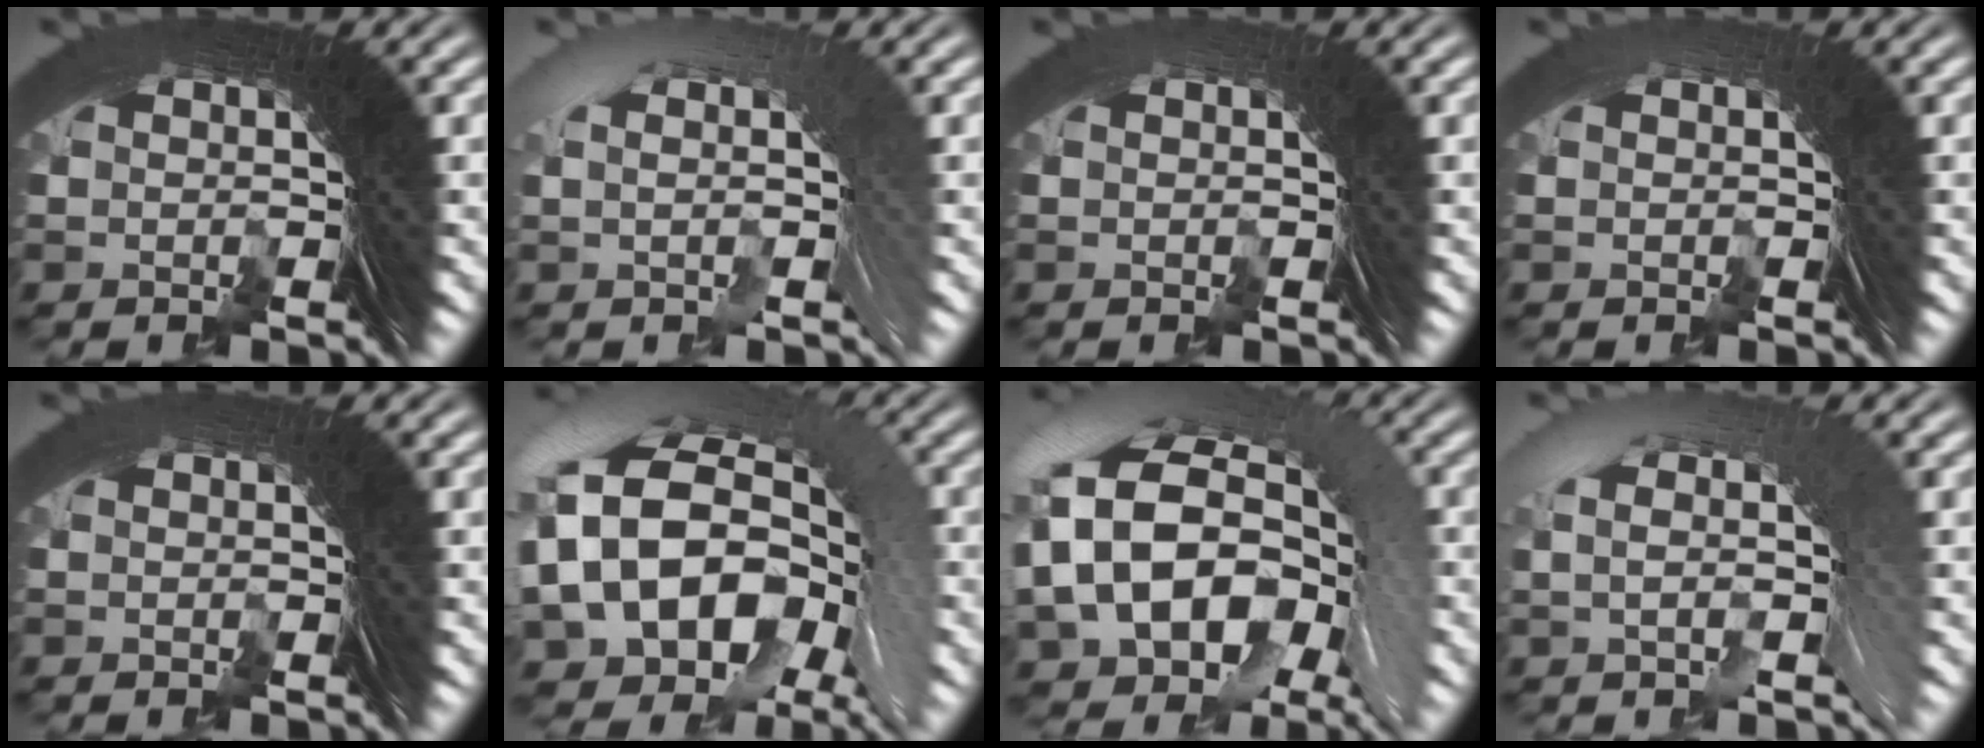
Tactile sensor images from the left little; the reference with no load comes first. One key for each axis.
{"total": 20.3, "fx": 1.9, "fy": -10.7, "fz": -17.1, "tx": 0.282, "ty": 0.064, "tz": 0.011}
{"total": 1.3, "fx": 0.4, "fy": -0.2, "fz": -1.2, "tx": 0.021, "ty": 0.008, "tz": 0.003}
{"total": 1.6, "fx": 0.5, "fy": -0.3, "fz": -1.5, "tx": 0.026, "ty": 0.010, "tz": 0.004}
{"total": 0.6, "fx": 0.2, "fy": -0.1, "fz": -0.5, "tx": 0.009, "ty": 0.004, "tz": 0.002}
{"total": 14.0, "fx": -0.5, "fy": 2.0, "fz": -13.8, "tx": 0.122, "ty": 0.002, "tz": -0.021}
{"total": 14.8, "fx": 0.9, "fy": -1.0, "fz": -14.8, "tx": 0.150, "ty": 0.019, "tz": 0.000}
{"total": 23.9, "fx": 2.0, "fy": -12.0, "fz": -20.6, "tx": 0.327, "ty": 0.074, "tz": 0.010}